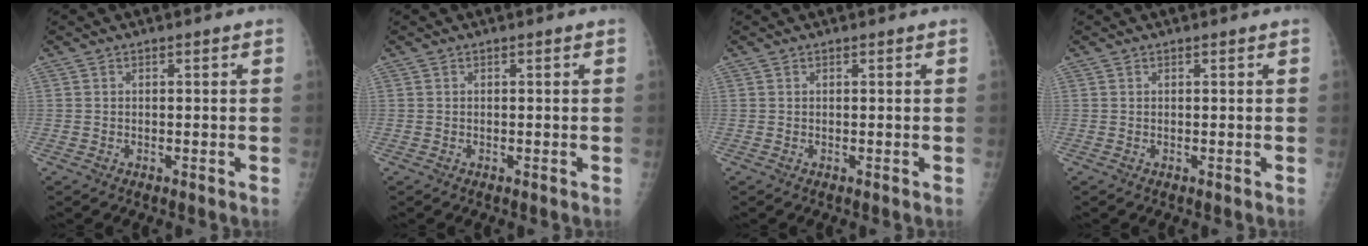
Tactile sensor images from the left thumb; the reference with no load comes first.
{"total": 0.0}
{"total": 0.0}
{"total": 0.0}